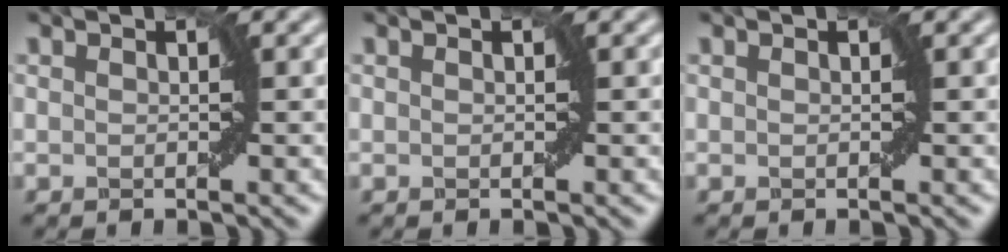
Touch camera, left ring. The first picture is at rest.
{"total": 0.0}
{"total": 0.0}